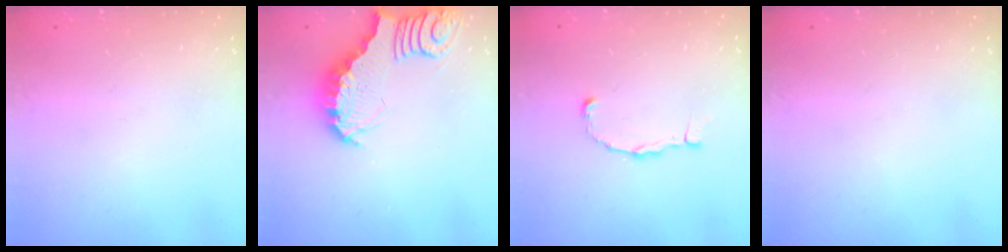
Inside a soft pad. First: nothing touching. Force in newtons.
{"total": 3.5, "press": 3.5, "slide": 0.5}
{"total": 2.4, "press": 2.4, "slide": 0.2}
{"total": 0.0}